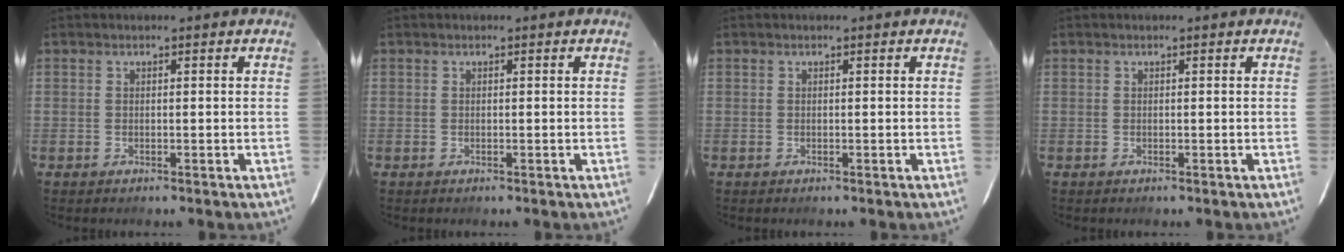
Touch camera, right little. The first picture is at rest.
{"total": 0.0}
{"total": 0.0}
{"total": 0.0}